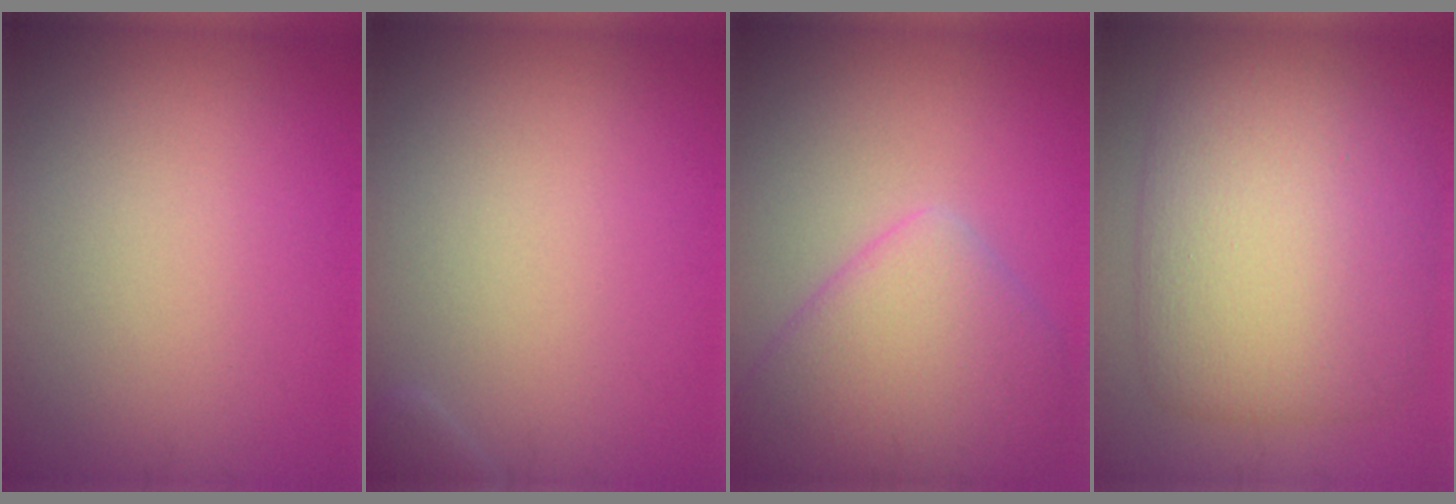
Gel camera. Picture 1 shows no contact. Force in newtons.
{"total": 0.7, "press": 0.7, "slide": 0.1}
{"total": 6.6, "press": 6.6, "slide": 0.4}
{"total": 9.3, "press": 9.3, "slide": 0.2}